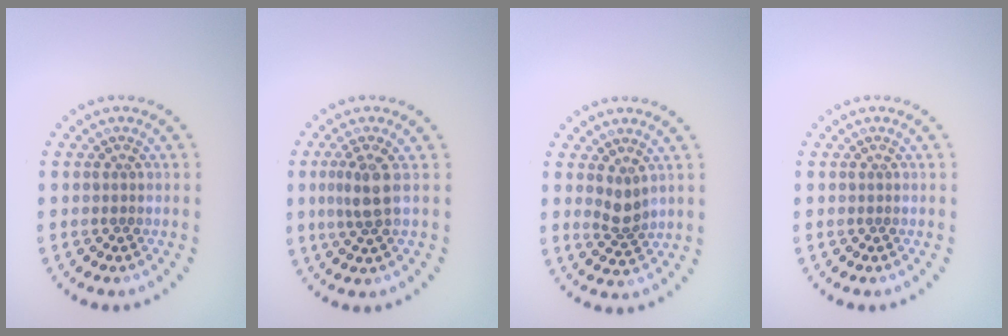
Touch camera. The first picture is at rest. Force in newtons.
{"total": 2.7, "press": 2.2, "slide": 1.6}
{"total": 1.7, "press": 1.4, "slide": 0.9}
{"total": 0.0}